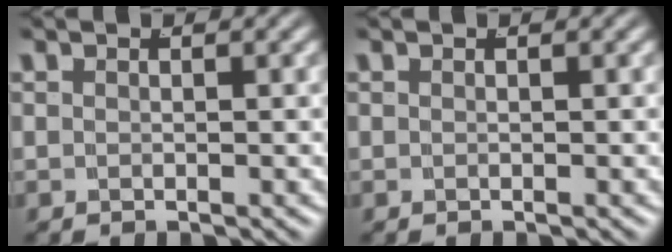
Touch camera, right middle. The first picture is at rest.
{"total": 0.0}